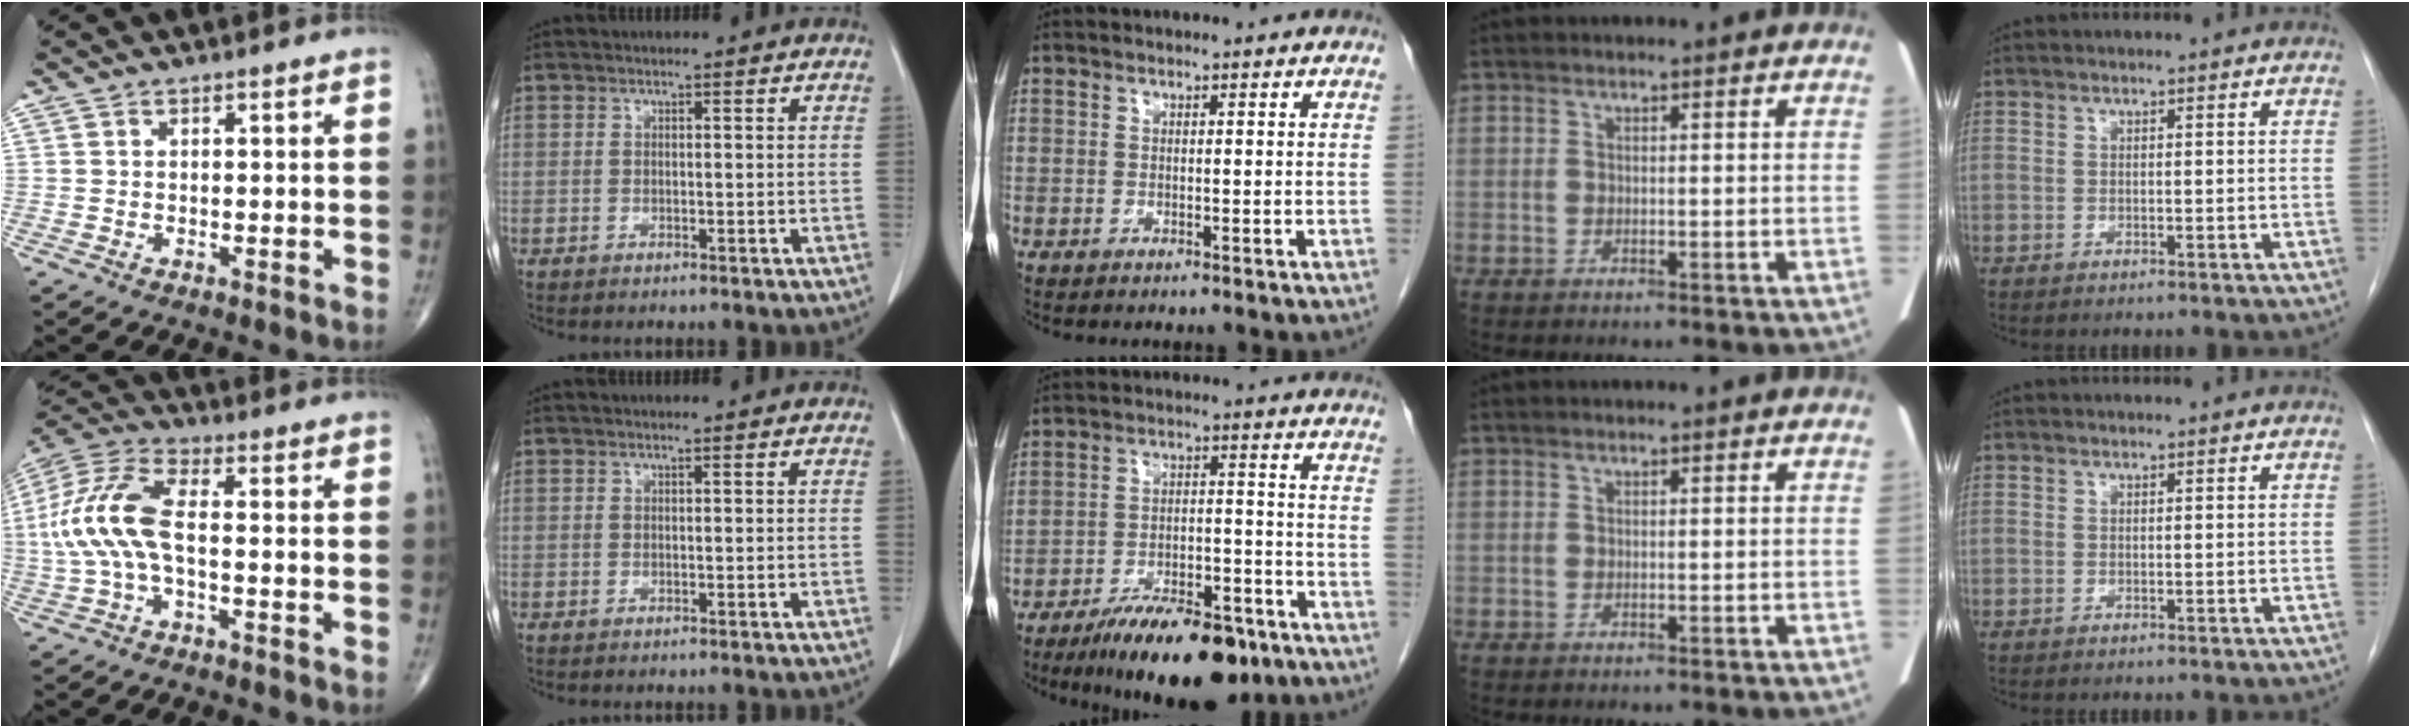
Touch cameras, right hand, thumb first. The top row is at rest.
{"thumb": {"total": 13.4, "force": [-0.8, 6.0, 12.0], "torque": [-0.277, 0.032, -0.020]}, "middle": {"total": 14.5, "force": [-10.6, 4.4, 8.8], "torque": [-0.128, 0.004, -0.171]}}